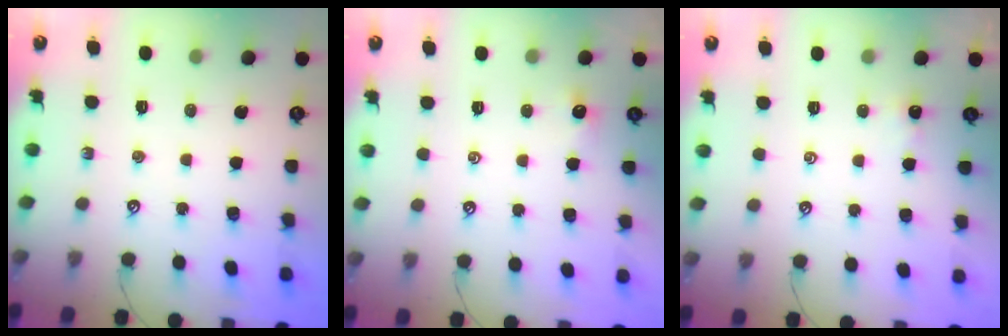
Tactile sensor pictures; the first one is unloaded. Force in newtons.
{"total": 0.0}
{"total": 3.1, "press": 3.1, "slide": 0.0}